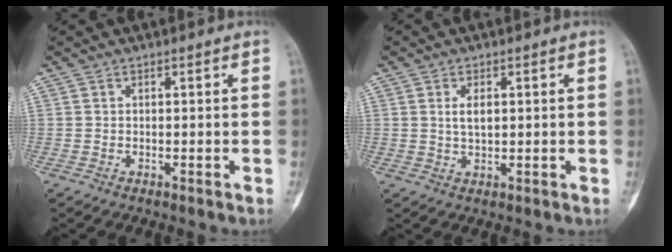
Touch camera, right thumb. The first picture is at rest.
{"total": 3.2, "force": [0.8, 1.6, 2.6], "torque": [-0.040, -0.005, 0.016]}